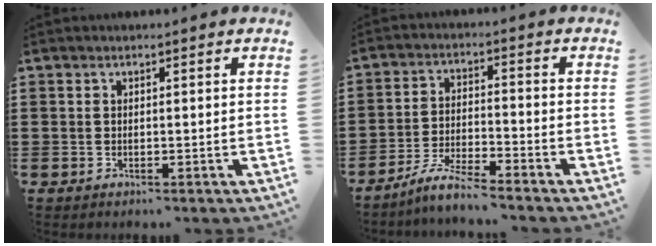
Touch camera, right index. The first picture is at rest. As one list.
[{"total": 5.2, "force": [-4.8, 0.0, 1.9], "torque": [-0.047, -0.006, -0.096]}]